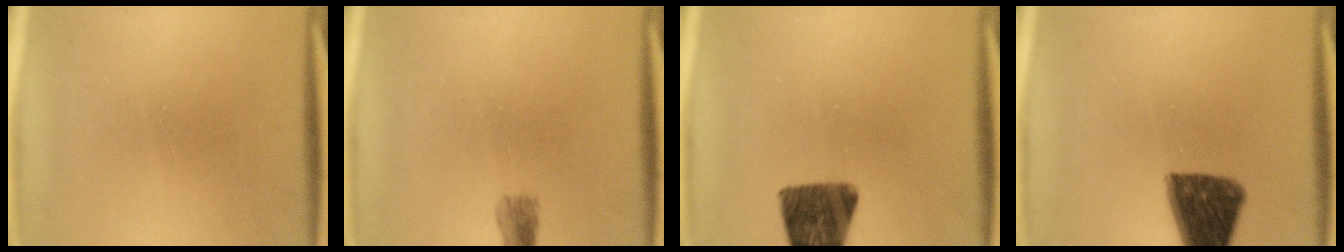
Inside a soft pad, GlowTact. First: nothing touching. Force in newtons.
{"total": 1.8}
{"total": 10.9}
{"total": 12.2}